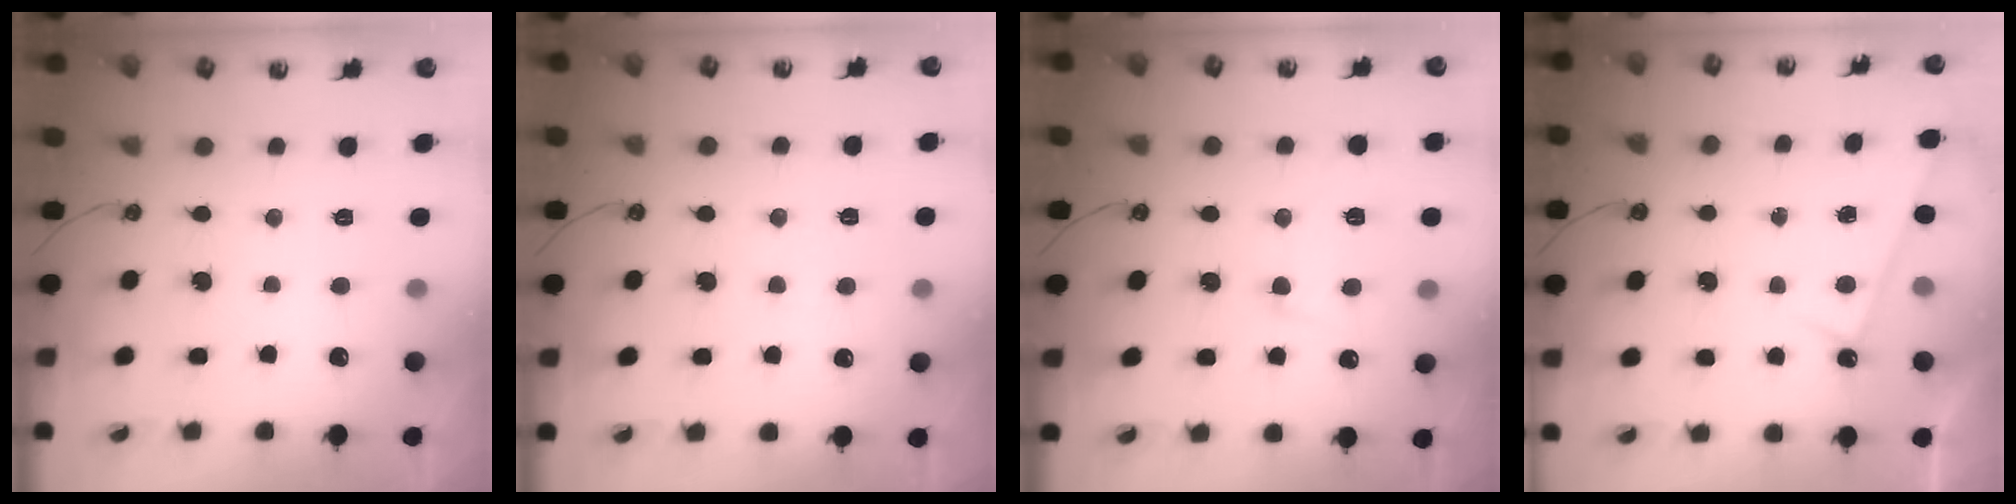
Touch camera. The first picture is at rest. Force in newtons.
{"total": 0.6, "press": 0.1, "slide": 0.5}
{"total": 5.5, "press": 5.5, "slide": 1.0}
{"total": 0.6, "press": 0.1, "slide": 0.6}